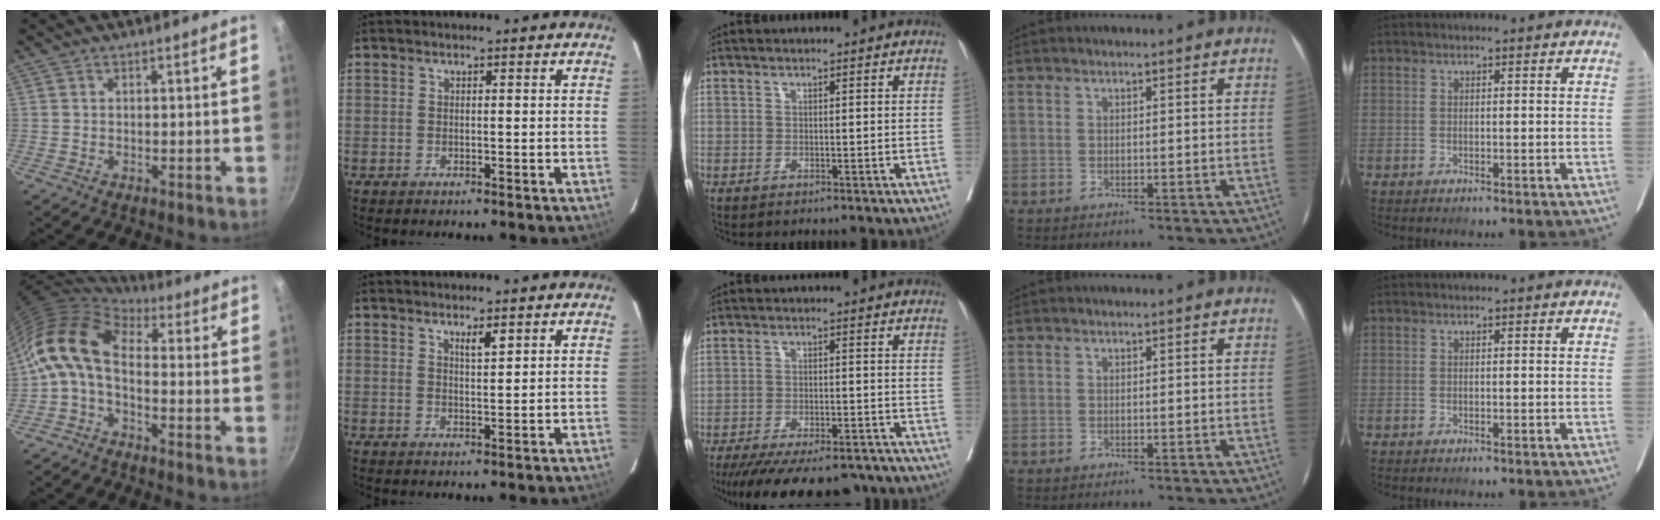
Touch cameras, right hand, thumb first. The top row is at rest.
{"thumb": {"total": 11.9, "force": [-1.5, 6.6, 9.8], "torque": [-0.189, 0.055, -0.051]}, "index": {"total": 2.0, "force": [1.3, 0.2, 1.4], "torque": [-0.028, -0.002, 0.024]}, "middle": {"total": 18.3, "force": [-15.3, 5.5, 8.5], "torque": [-0.152, -0.024, -0.209]}}